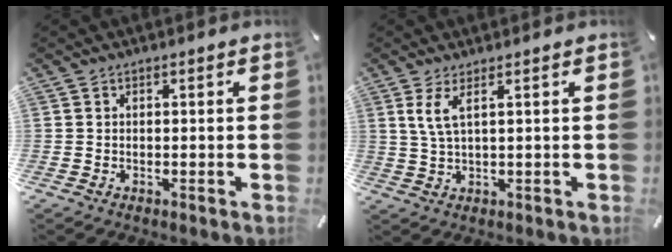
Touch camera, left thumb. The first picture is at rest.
{"total": 4.4, "force": [1.8, 0.8, 3.9], "torque": [-0.082, -0.003, 0.032]}